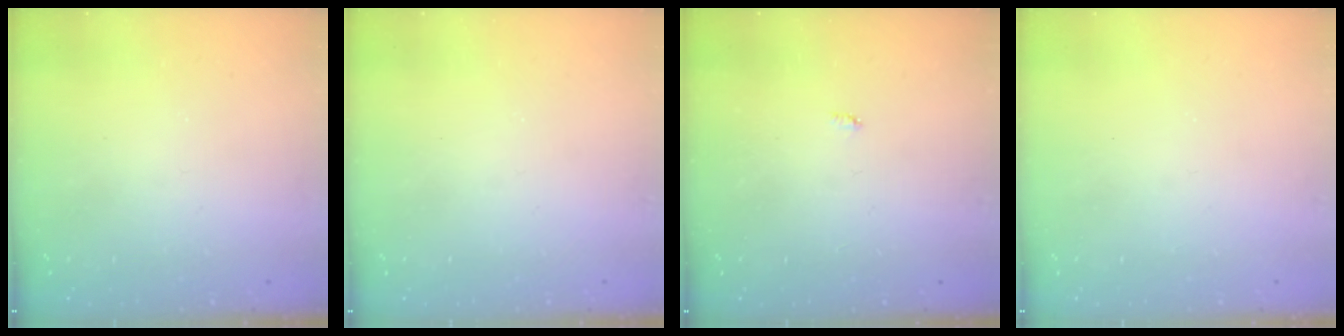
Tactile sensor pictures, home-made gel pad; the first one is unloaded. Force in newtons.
{"total": 0.0}
{"total": 2.1, "press": 2.1, "slide": 0.4}
{"total": 0.0}